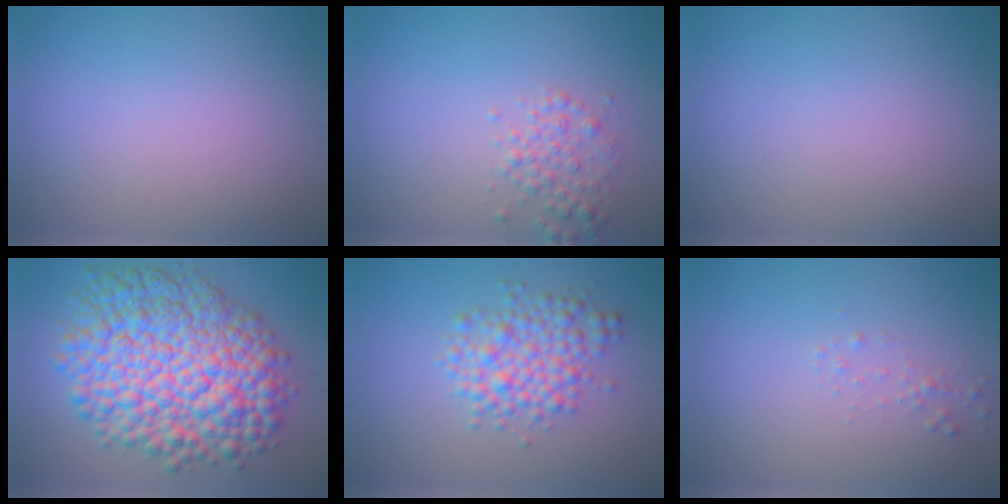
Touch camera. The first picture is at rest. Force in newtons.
{"total": 2.1, "press": 2.1, "slide": 0.0}
{"total": 0.0}
{"total": 12.5, "press": 12.5, "slide": 0.3}
{"total": 4.1, "press": 4.1, "slide": 0.0}
{"total": 0.7, "press": 0.7, "slide": 0.0}